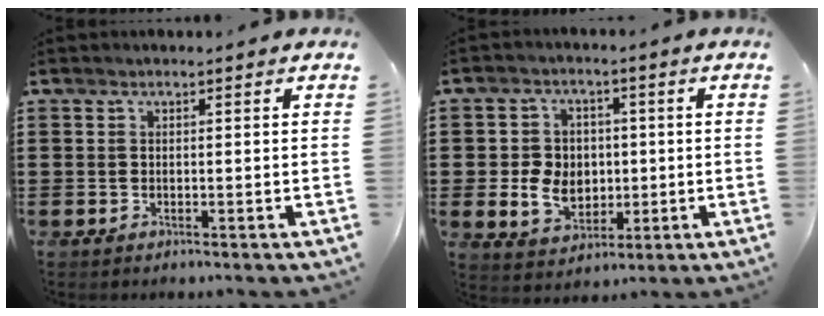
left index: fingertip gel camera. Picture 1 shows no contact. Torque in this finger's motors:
{"motor_torque": [1.07, 1.07, 0.49, 0.06]}